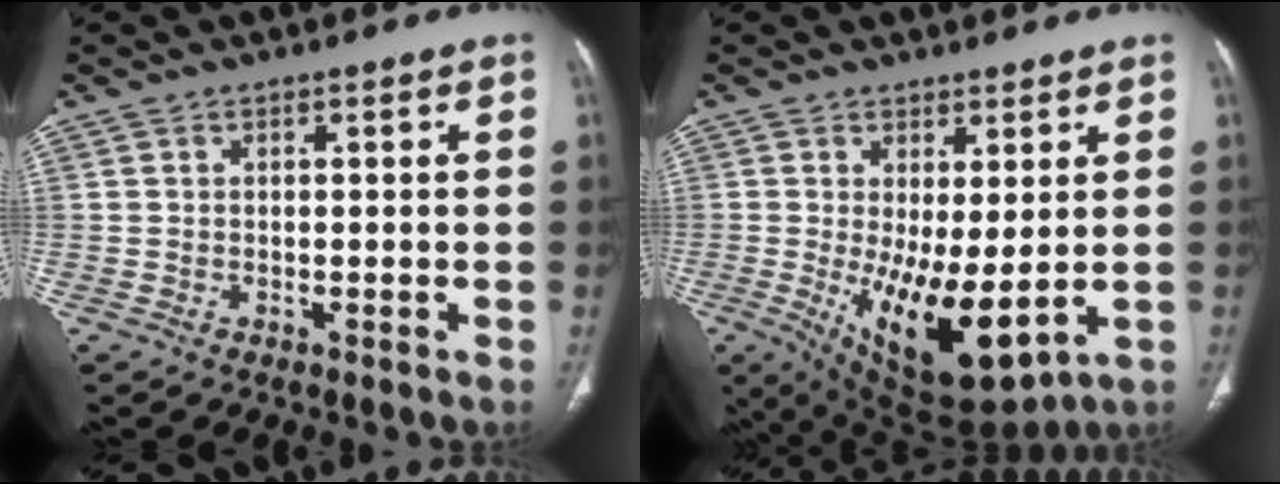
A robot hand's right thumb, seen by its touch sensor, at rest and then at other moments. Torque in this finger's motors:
{"motor_torque": [2.13, 2.23, 0.27, -0.04, 0.55]}